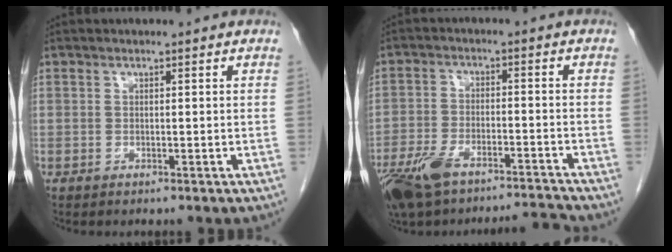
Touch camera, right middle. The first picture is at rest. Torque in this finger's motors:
{"motor_torque": [0.88, -0.85, 0.08, 0.06]}